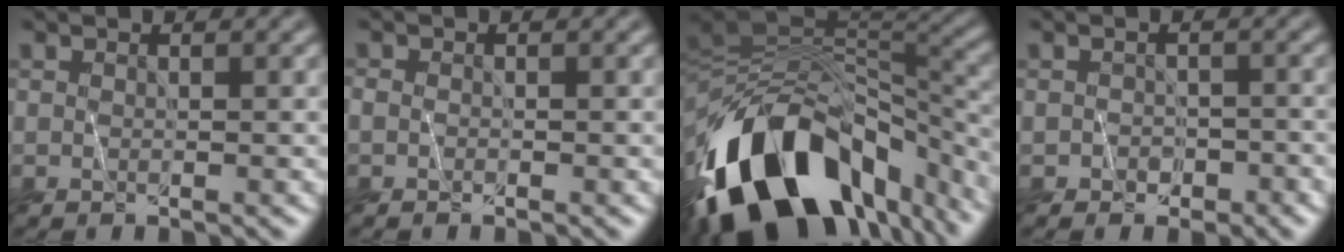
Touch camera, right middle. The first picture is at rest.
{"total": 1.1, "force": [-0.5, 0.8, 0.6], "torque": [-0.005, -0.002, -0.012]}
{"total": 15.4, "force": [-8.7, 8.0, 9.9], "torque": [-0.186, -0.015, -0.131]}
{"total": 1.7, "force": [-1.3, 0.9, 0.6], "torque": [-0.005, -0.006, -0.026]}